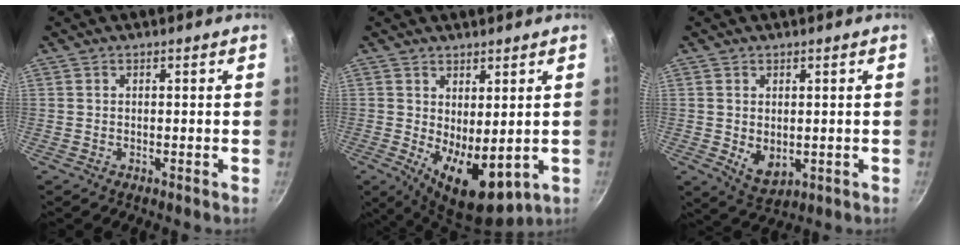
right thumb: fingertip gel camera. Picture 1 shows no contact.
{"total": 10.5, "force": [-0.3, 5.2, 9.1], "torque": [-0.116, -0.022, 0.013]}
{"total": 5.6, "force": [0.0, 3.8, 4.1], "torque": [-0.062, -0.017, 0.010]}